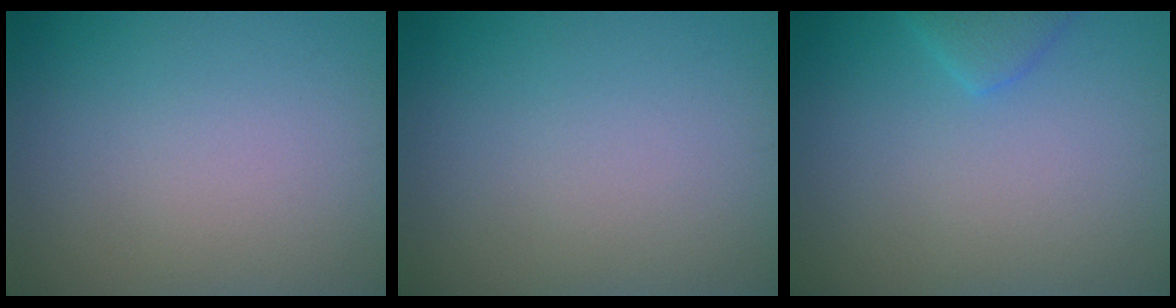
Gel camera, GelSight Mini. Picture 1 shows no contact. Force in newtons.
{"total": 0.0}
{"total": 1.7, "press": 1.7, "slide": 0.2}